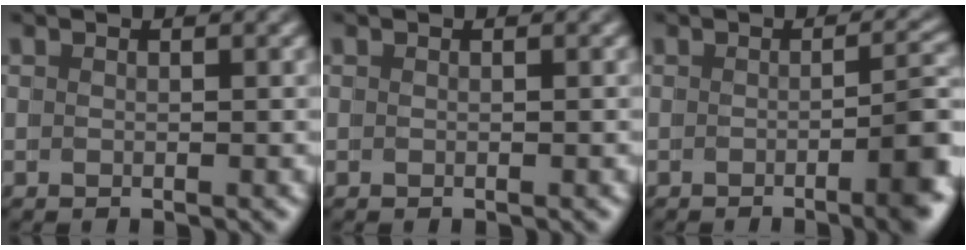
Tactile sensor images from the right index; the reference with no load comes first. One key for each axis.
{"total": 0.0}
{"total": 4.5, "fx": -2.0, "fy": 0.1, "fz": 4.0, "tx": -0.032, "ty": 0.005, "tz": -0.034}